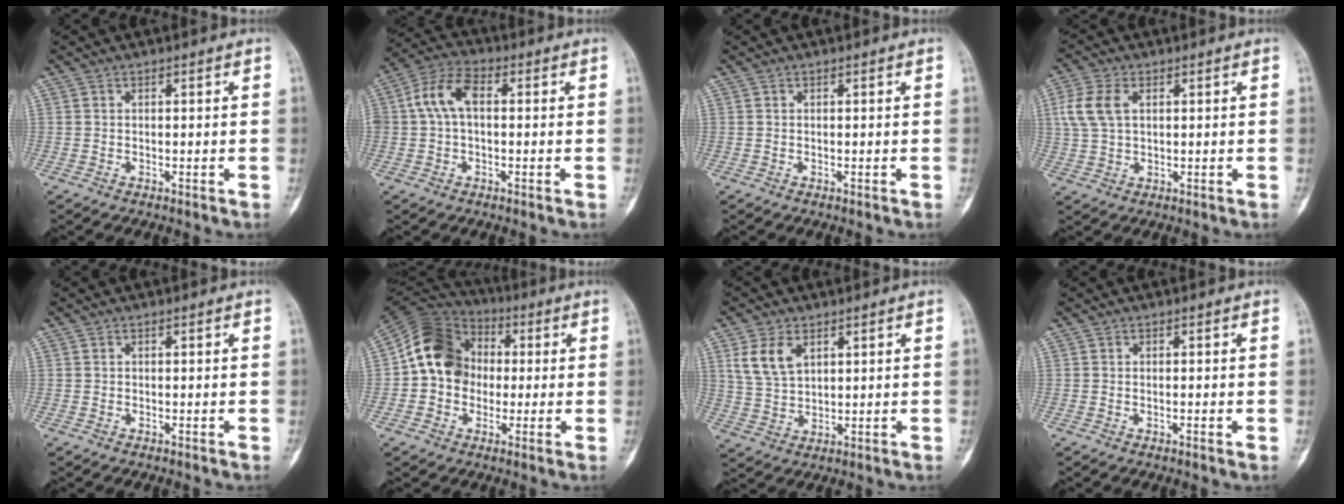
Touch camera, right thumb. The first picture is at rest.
{"total": 8.3, "force": [0.8, 4.9, 6.6], "torque": [-0.134, 0.029, 0.010]}
{"total": 0.0}
{"total": 6.7, "force": [1.7, 4.0, 5.1], "torque": [-0.119, 0.009, 0.036]}
{"total": 0.0}
{"total": 13.8, "force": [0.6, 11.7, 7.4], "torque": [-0.107, 0.031, -0.001]}
{"total": 7.1, "force": [3.1, 4.3, 4.7], "torque": [-0.086, -0.007, 0.069]}
{"total": 1.0, "force": [-0.2, 0.1, 1.0], "torque": [-0.014, -0.001, -0.002]}